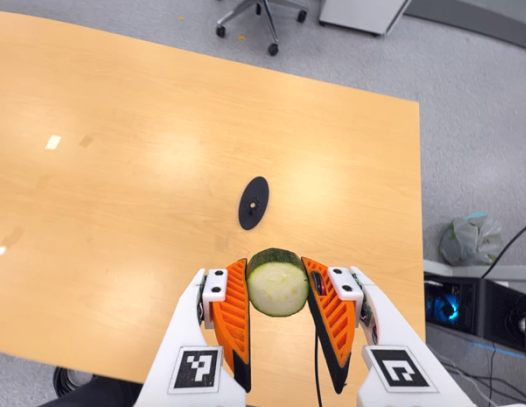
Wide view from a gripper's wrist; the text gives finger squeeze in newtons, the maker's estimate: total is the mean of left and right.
{"total": 13.3, "left": 13.9, "right": 12.8}